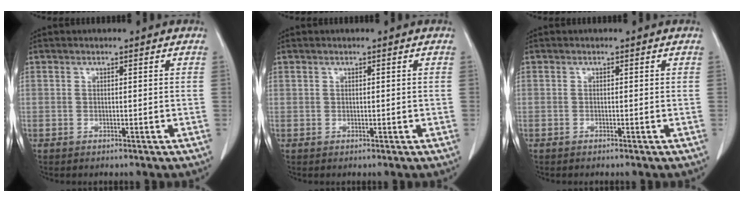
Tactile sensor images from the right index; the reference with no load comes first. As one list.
[{"total": 0.0}, {"total": 0.0}]